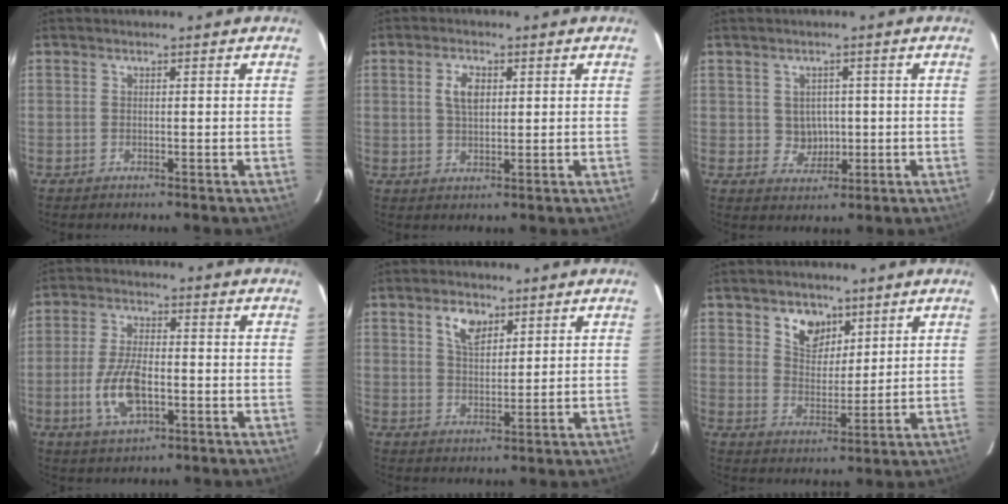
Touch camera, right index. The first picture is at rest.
{"total": 4.3, "force": [1.3, 2.4, 3.3], "torque": [-0.061, 0.007, 0.027]}
{"total": 3.9, "force": [0.2, 3.8, 1.0], "torque": [-0.018, 0.008, 0.013]}
{"total": 9.4, "force": [-2.5, 4.4, 7.9], "torque": [-0.167, -0.005, -0.044]}
{"total": 5.5, "force": [3.1, 3.0, 3.4], "torque": [-0.056, 0.005, 0.057]}
{"total": 7.1, "force": [4.2, 4.9, 2.9], "torque": [-0.041, 0.001, 0.079]}